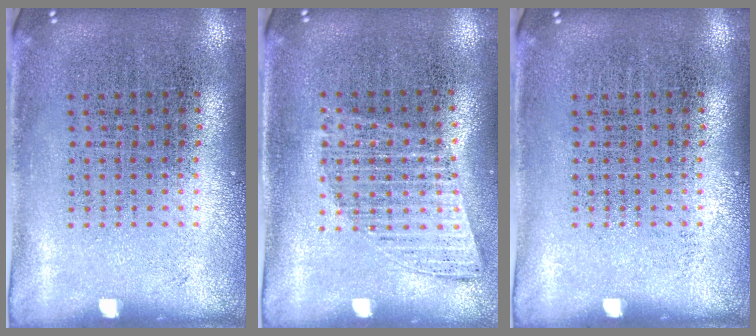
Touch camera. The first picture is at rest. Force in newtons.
{"total": 1.0, "press": 1.0, "slide": 0.2}
{"total": 0.0}